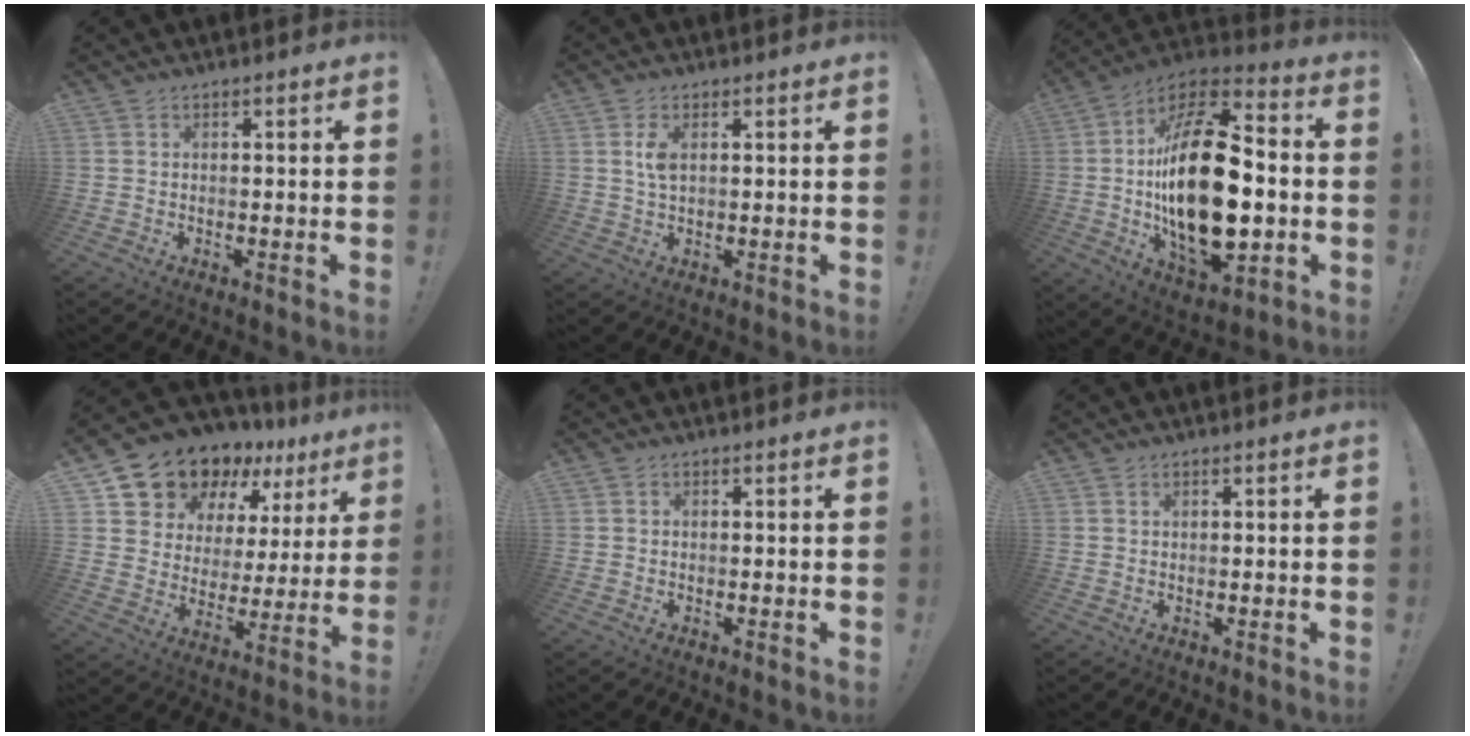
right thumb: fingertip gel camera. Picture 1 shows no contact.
{"total": 3.7, "force": [1.1, 1.5, 3.2], "torque": [-0.051, -0.002, 0.016]}
{"total": 31.0, "force": [-2.1, 16.5, 26.2], "torque": [-0.480, 0.016, -0.026]}
{"total": 13.6, "force": [11.8, 6.4, 2.2], "torque": [-0.054, -0.102, 0.220]}
{"total": 0.0}
{"total": 0.0}